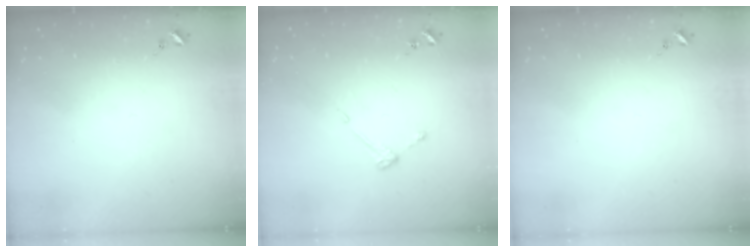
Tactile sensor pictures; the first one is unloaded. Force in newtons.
{"total": 4.7, "press": 4.7, "slide": 0.6}
{"total": 0.0}